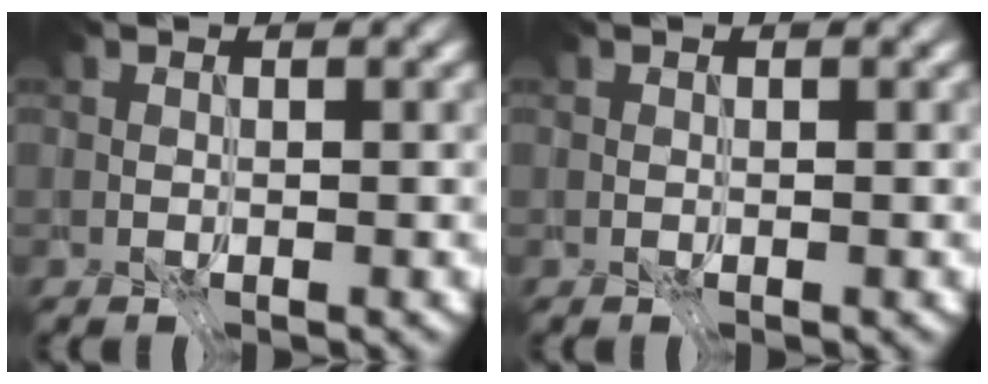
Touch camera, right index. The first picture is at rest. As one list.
[{"total": 0.0}]